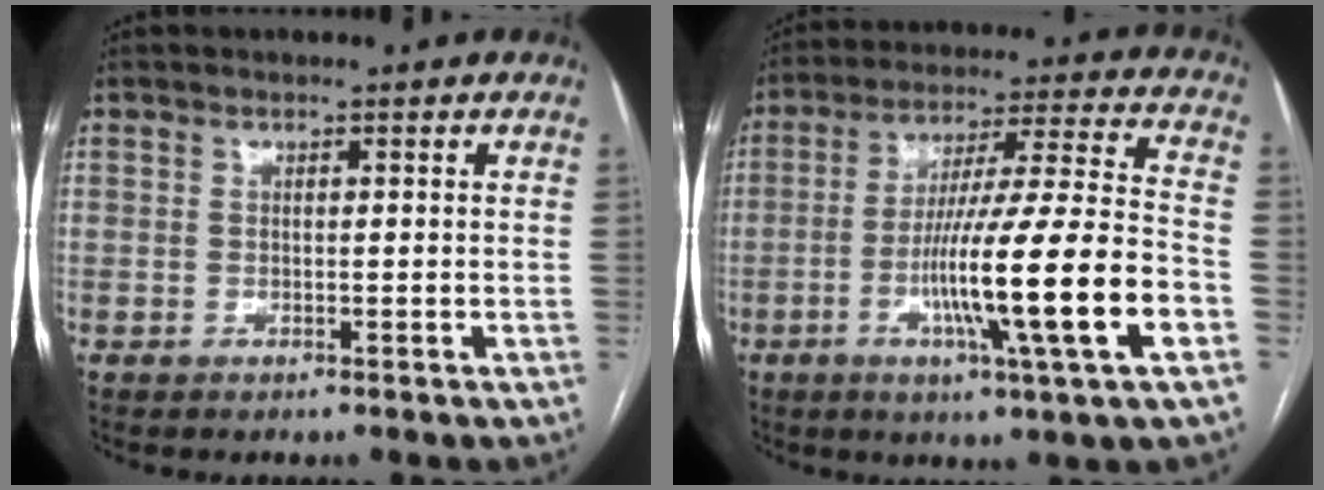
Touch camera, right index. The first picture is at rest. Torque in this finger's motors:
{"motor_torque": [2.14, 0.00, 1.05, 0.21]}